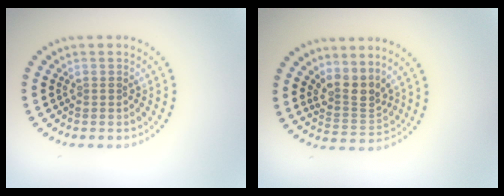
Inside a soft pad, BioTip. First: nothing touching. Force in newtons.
{"total": 3.0, "press": 2.3, "slide": 2.0}